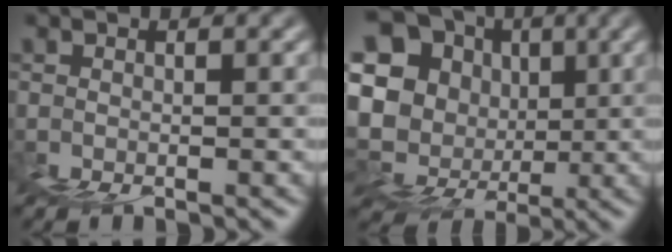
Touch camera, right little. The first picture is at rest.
{"total": 15.1, "force": [4.3, 13.9, 4.2], "torque": [-0.142, 0.027, 0.070]}